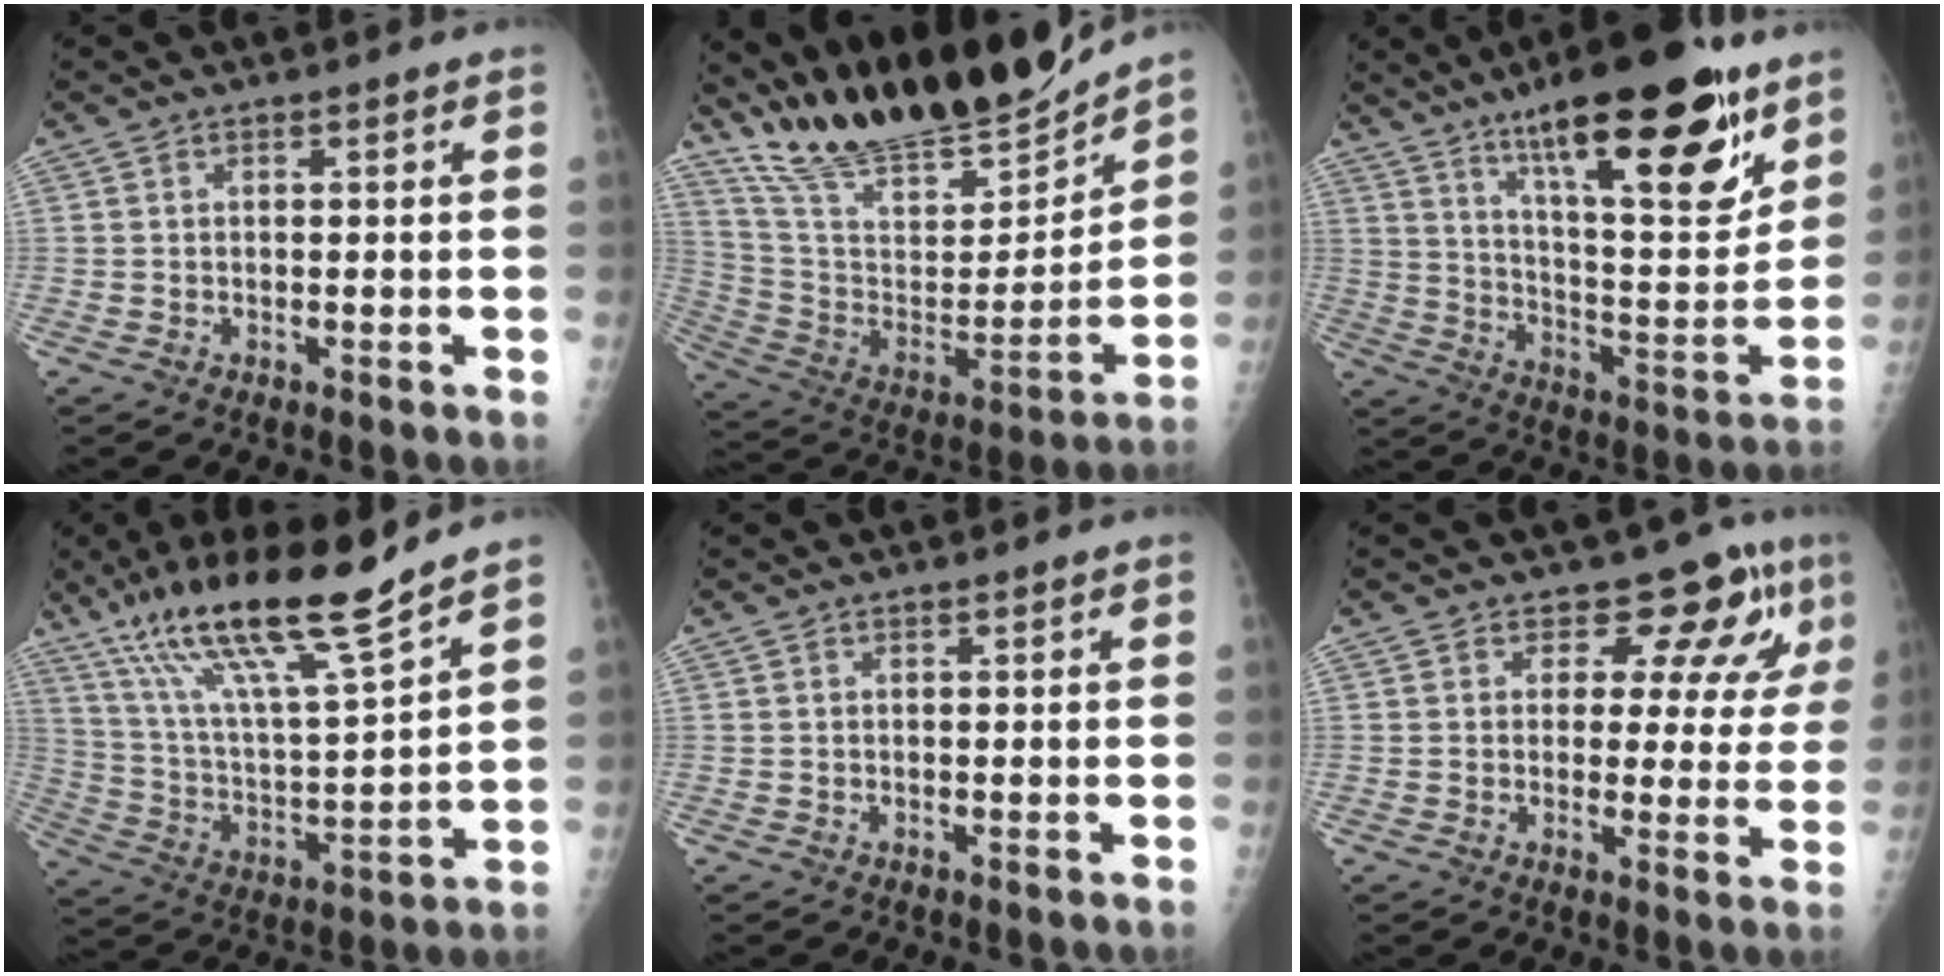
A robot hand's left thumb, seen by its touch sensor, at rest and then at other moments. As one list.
[{"total": 22.1, "force": [20.4, 3.6, 7.7], "torque": [-0.108, -0.100, 0.358]}, {"total": 25.2, "force": [15.4, 7.2, 18.6], "torque": [-0.251, -0.066, 0.247]}, {"total": 18.6, "force": [13.4, 1.8, 12.8], "torque": [-0.216, -0.068, 0.248]}, {"total": 0.0}, {"total": 9.0, "force": [5.8, 4.9, 4.8], "torque": [-0.024, -0.033, 0.059]}]